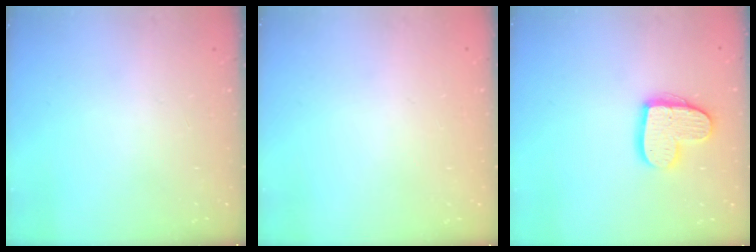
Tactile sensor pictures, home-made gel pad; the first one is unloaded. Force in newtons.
{"total": 0.0}
{"total": 14.5, "press": 14.5, "slide": 1.0}